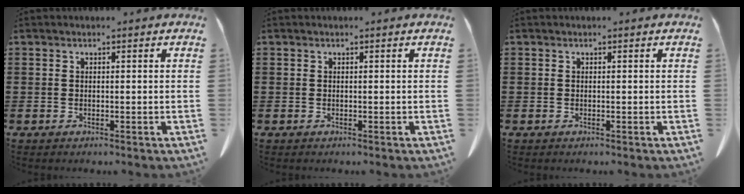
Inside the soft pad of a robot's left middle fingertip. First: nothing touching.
{"total": 0.0}
{"total": 0.0}